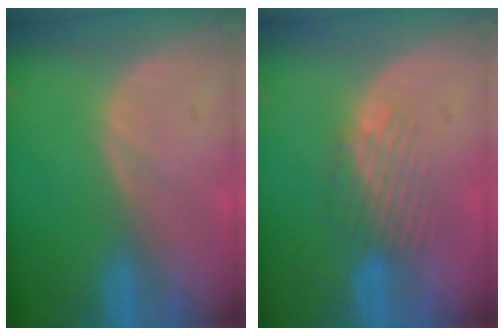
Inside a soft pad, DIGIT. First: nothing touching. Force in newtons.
{"total": 4.1, "press": 3.6, "slide": 1.9}